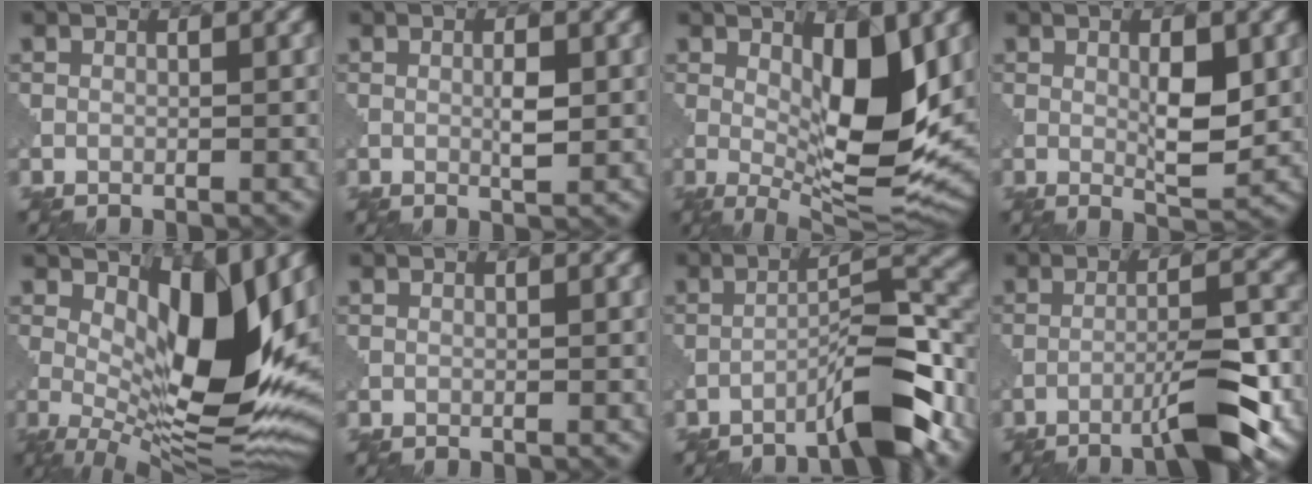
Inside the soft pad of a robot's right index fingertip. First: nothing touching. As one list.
[{"total": 1.6, "force": [0.6, 0.2, 1.5], "torque": [-0.030, -0.001, 0.013]}, {"total": 9.2, "force": [1.3, 3.1, 8.6], "torque": [-0.136, -0.012, 0.031]}, {"total": 3.6, "force": [0.9, 0.9, 3.4], "torque": [-0.057, -0.007, 0.022]}, {"total": 12.5, "force": [2.6, 4.8, 11.2], "torque": [-0.174, -0.015, 0.051]}, {"total": 0.0}, {"total": 6.6, "force": [-4.5, 0.8, 4.7], "torque": [-0.068, 0.018, -0.076]}, {"total": 6.4, "force": [-3.9, 0.8, 4.9], "torque": [-0.071, 0.014, -0.064]}]